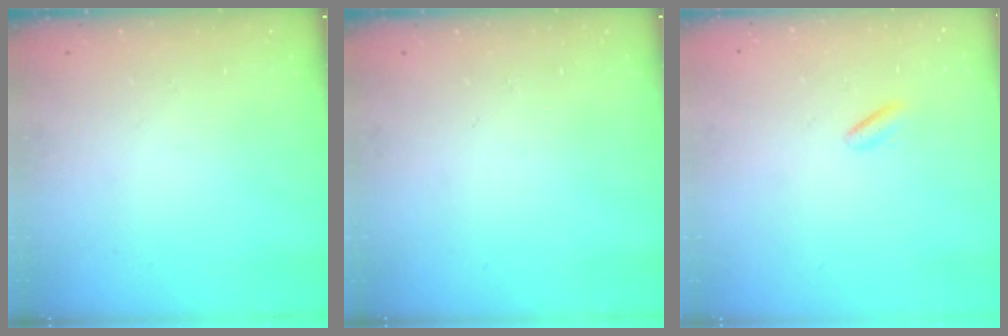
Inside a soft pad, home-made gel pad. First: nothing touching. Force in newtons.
{"total": 0.0}
{"total": 1.4, "press": 1.1, "slide": 0.8}